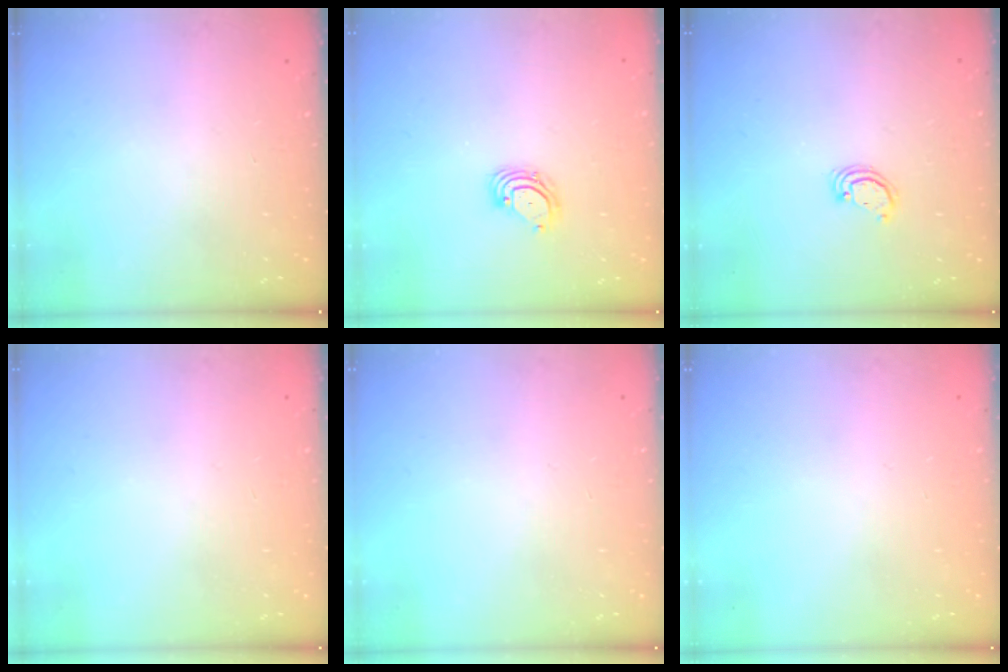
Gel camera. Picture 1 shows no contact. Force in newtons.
{"total": 3.6, "press": 3.6, "slide": 0.3}
{"total": 2.5, "press": 2.5, "slide": 0.2}
{"total": 0.0}
{"total": 0.0}
{"total": 0.0}